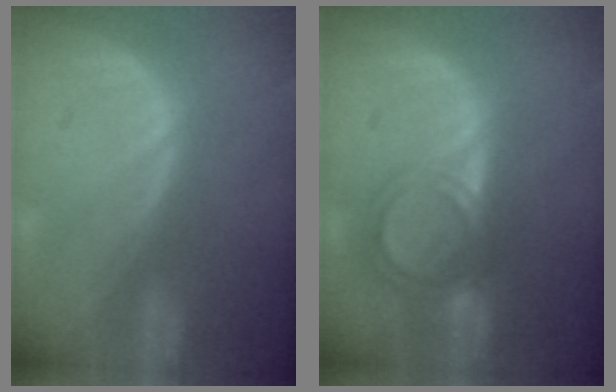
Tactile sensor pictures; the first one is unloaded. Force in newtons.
{"total": 6.2, "press": 5.2, "slide": 3.3}